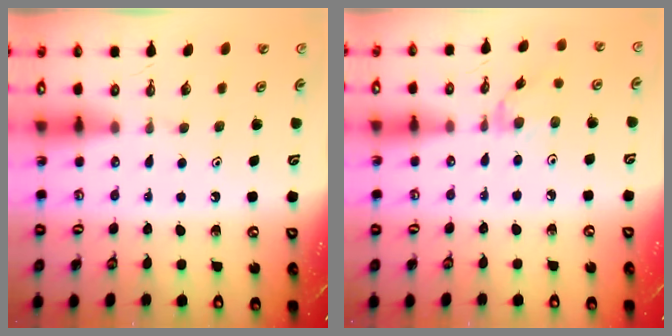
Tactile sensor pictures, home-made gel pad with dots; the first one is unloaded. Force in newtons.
{"total": 3.0, "press": 3.0, "slide": 0.5}